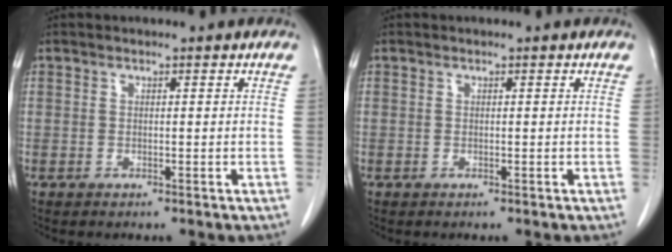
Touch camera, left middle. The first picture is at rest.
{"total": 0.0}